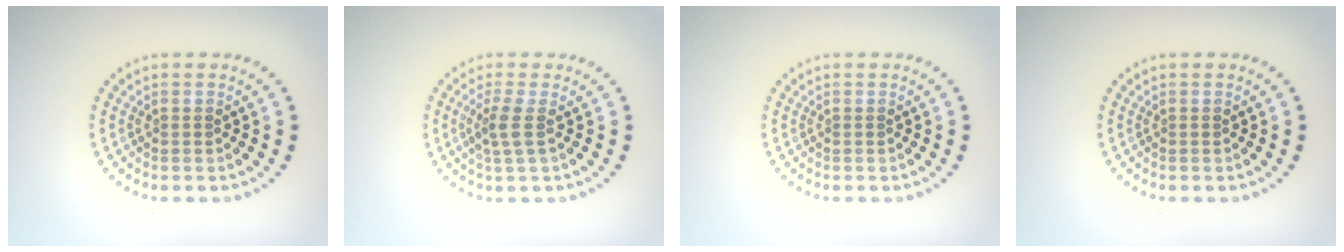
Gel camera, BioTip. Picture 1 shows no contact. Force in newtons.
{"total": 2.1, "press": 1.6, "slide": 1.3}
{"total": 0.0}
{"total": 0.0}